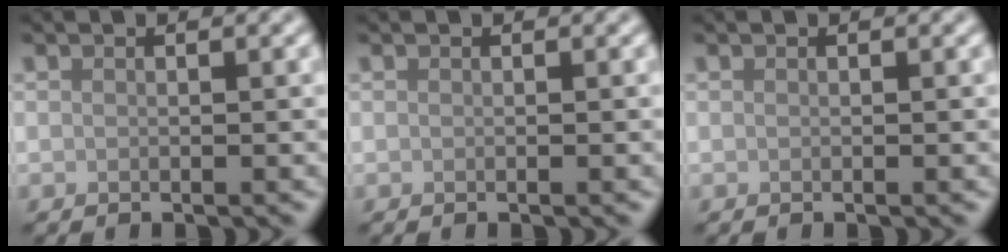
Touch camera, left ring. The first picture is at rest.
{"total": 0.0}
{"total": 0.0}